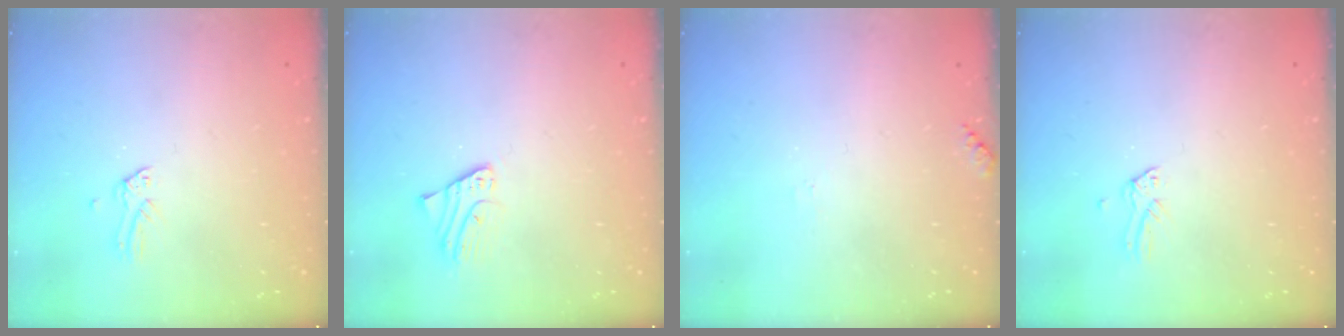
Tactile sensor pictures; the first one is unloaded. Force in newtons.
{"total": 2.0, "press": 2.0, "slide": 0.1}
{"total": 5.8, "press": 5.7, "slide": 0.6}
{"total": 0.0}